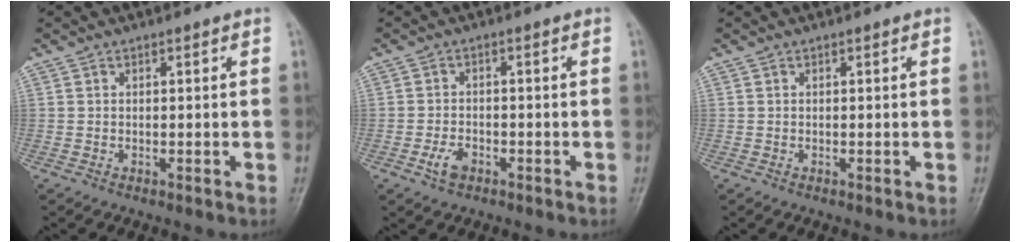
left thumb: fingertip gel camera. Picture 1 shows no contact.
{"total": 3.3, "force": [-1.7, 2.0, 1.9], "torque": [-0.036, 0.009, -0.030]}
{"total": 0.0}